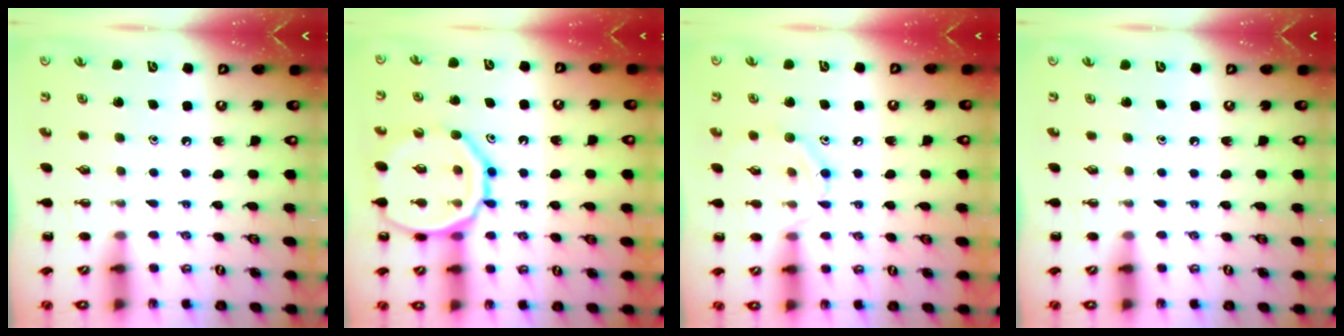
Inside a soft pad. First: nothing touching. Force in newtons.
{"total": 18.4, "press": 18.2, "slide": 2.2}
{"total": 8.2, "press": 8.2, "slide": 0.8}
{"total": 0.0}